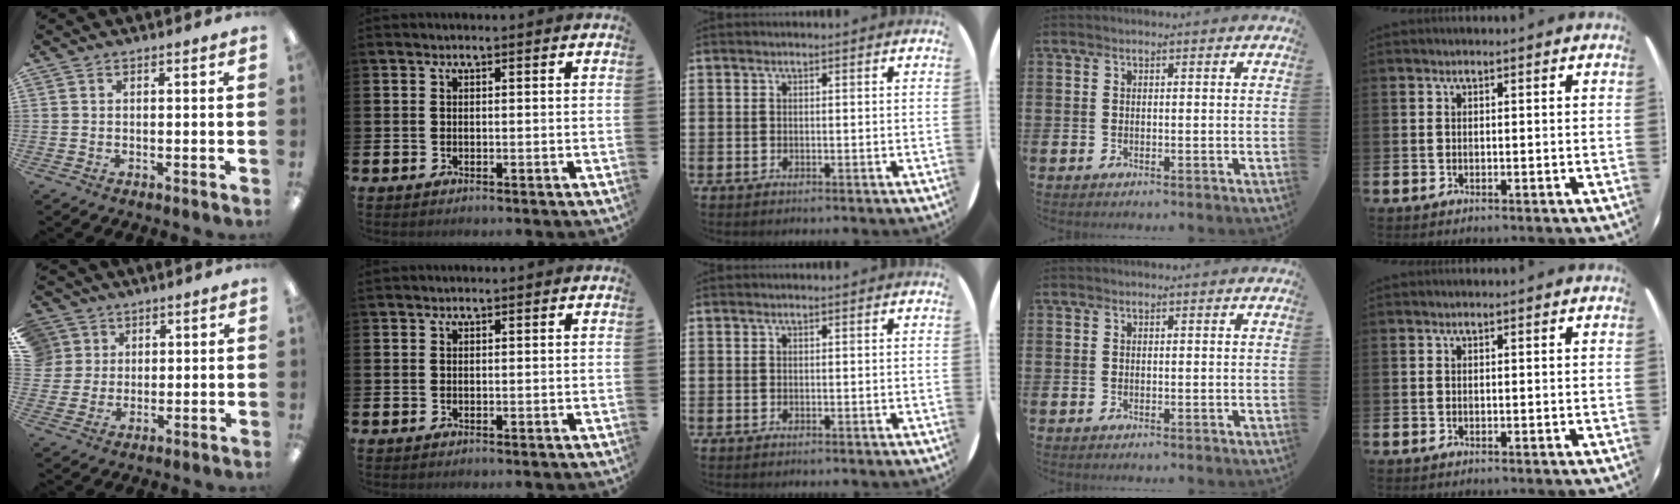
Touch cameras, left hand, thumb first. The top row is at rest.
{"thumb": {"total": 6.3, "force": [2.8, 5.7, 0.2], "torque": [-0.016, -0.006, 0.056]}, "index": {"total": 0.5, "force": [0.5, 0.1, 0.0], "torque": [0.008, -0.001, 0.007]}}